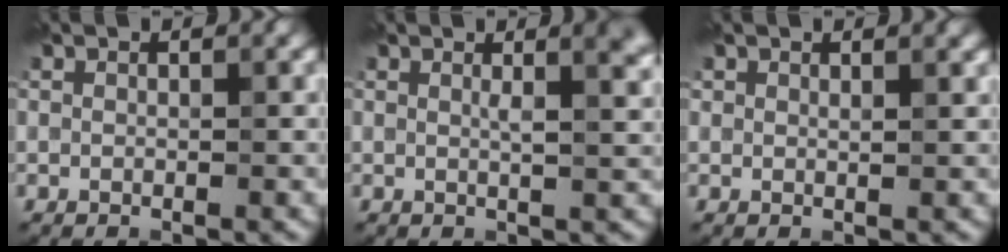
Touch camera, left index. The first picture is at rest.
{"total": 3.0, "force": [1.3, 0.9, 2.6], "torque": [-0.019, 0.010, 0.014]}
{"total": 1.0, "force": [1.0, 0.0, 0.2], "torque": [-0.004, 0.000, 0.015]}